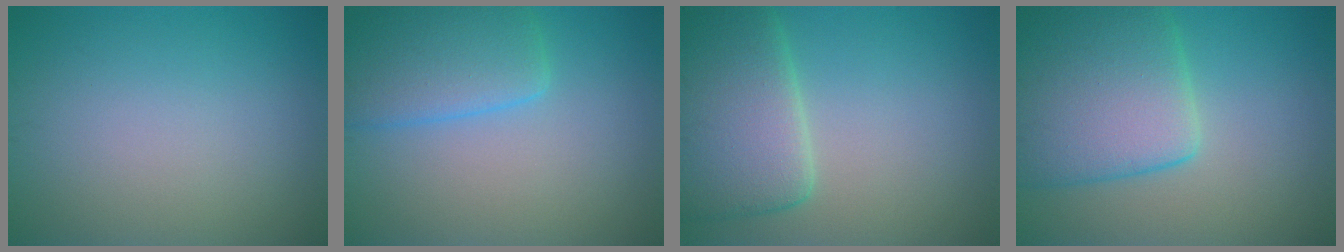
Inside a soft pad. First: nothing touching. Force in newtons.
{"total": 5.1, "press": 5.1, "slide": 0.2}
{"total": 7.1, "press": 7.1, "slide": 0.7}
{"total": 8.9, "press": 8.9, "slide": 0.3}